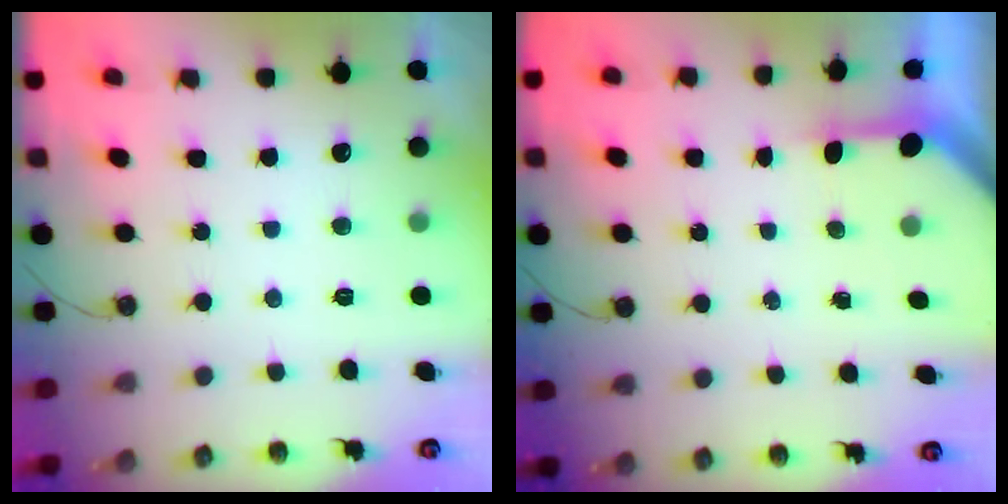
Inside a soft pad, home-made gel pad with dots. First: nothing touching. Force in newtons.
{"total": 2.9, "press": 2.9, "slide": 0.2}